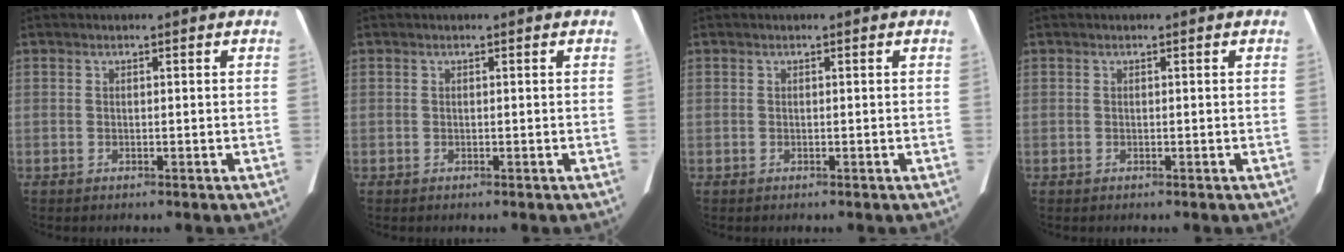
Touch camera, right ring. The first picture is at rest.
{"total": 0.0}
{"total": 0.0}
{"total": 0.0}